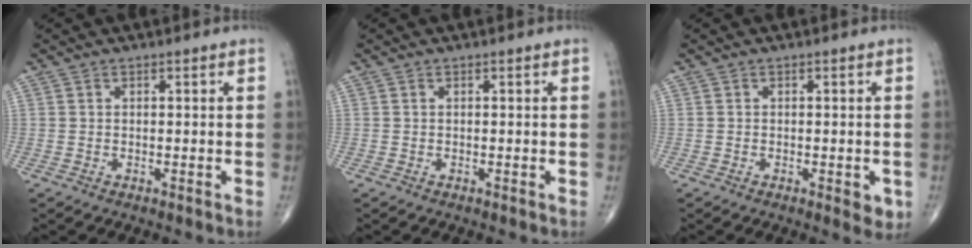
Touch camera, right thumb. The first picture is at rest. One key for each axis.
{"total": 0.0}
{"total": 2.7, "fx": -0.7, "fy": 1.1, "fz": 2.4, "tx": -0.019, "ty": -0.003, "tz": -0.006}